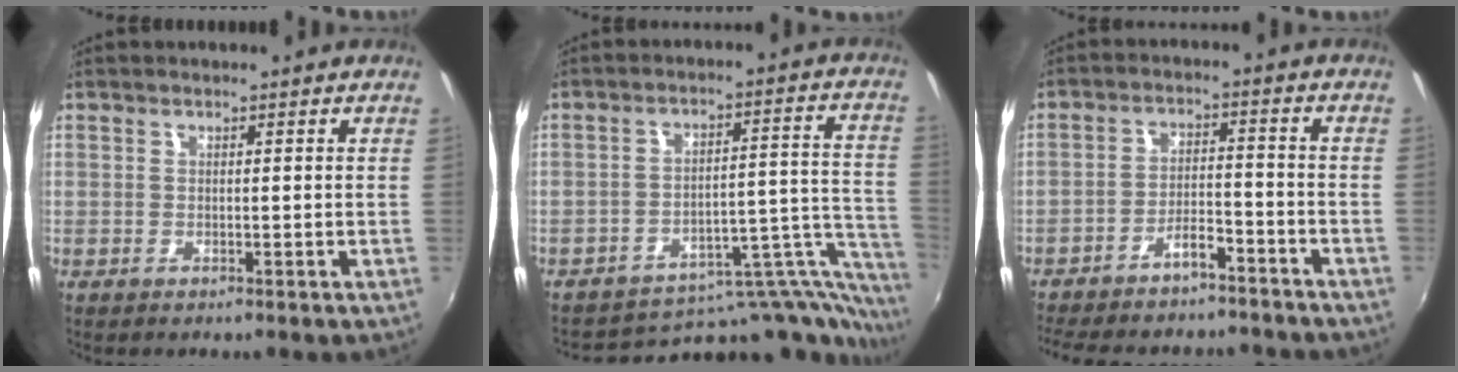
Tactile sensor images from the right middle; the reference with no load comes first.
{"total": 18.7, "force": [-16.2, 6.0, 7.1], "torque": [-0.067, 0.026, -0.208]}
{"total": 12.9, "force": [-11.4, 3.4, 5.0], "torque": [-0.118, 0.019, -0.169]}